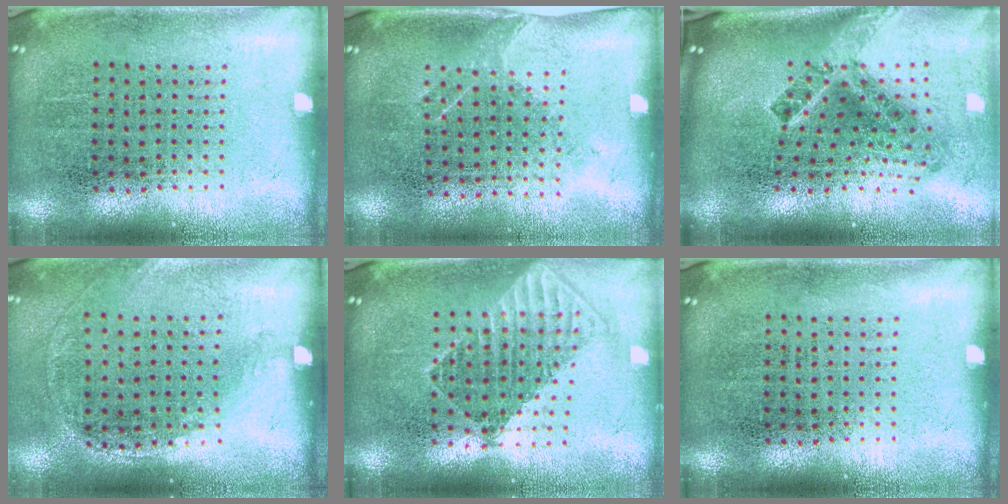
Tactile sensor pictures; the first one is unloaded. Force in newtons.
{"total": 1.1, "press": 0.8, "slide": 0.7}
{"total": 2.8, "press": 1.6, "slide": 2.2}
{"total": 1.3, "press": 0.9, "slide": 0.9}
{"total": 1.7, "press": 1.4, "slide": 1.0}
{"total": 0.0}